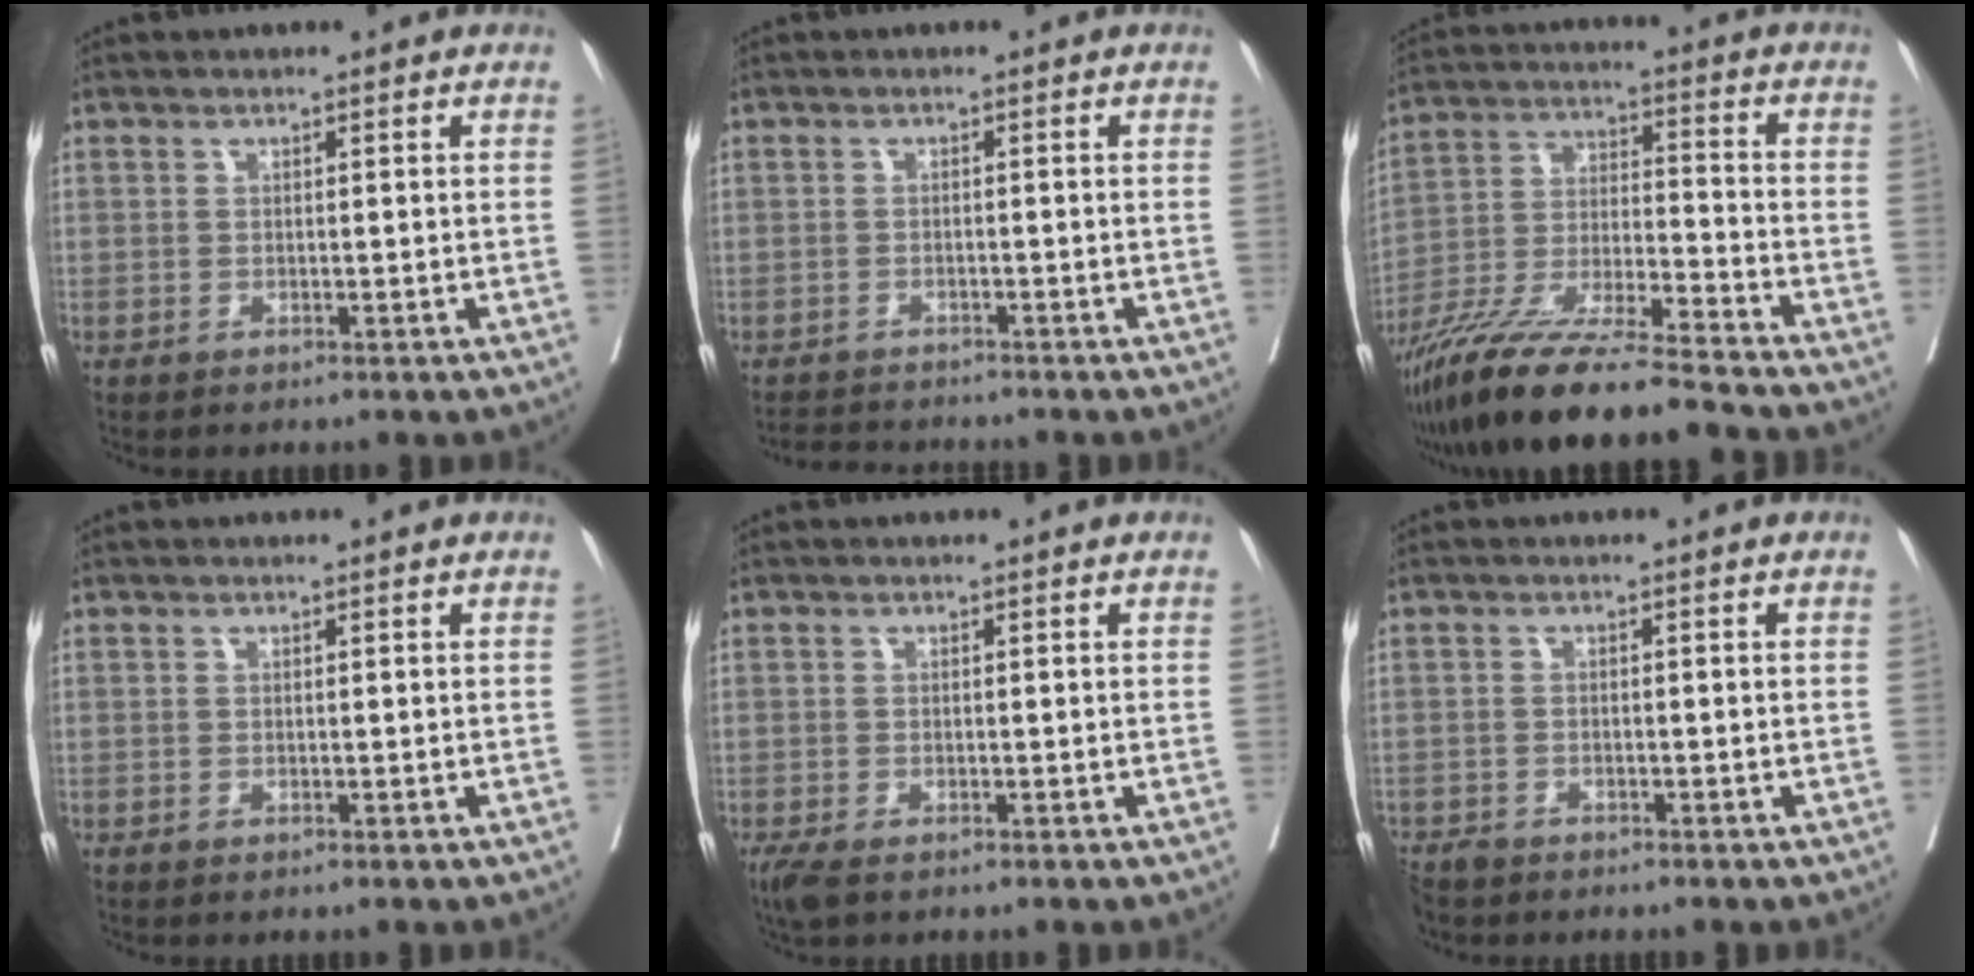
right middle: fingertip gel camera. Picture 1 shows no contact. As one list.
[{"total": 3.6, "force": [-3.6, 0.7, 0.1], "torque": [0.002, -0.011, -0.060]}, {"total": 16.9, "force": [-14.2, -0.3, 9.1], "torque": [-0.185, -0.032, -0.260]}, {"total": 0.0}, {"total": 3.1, "force": [-2.1, 1.2, 2.0], "torque": [-0.044, -0.012, -0.036]}, {"total": 3.7, "force": [-3.3, 1.5, 0.8], "torque": [-0.012, -0.006, -0.057]}]